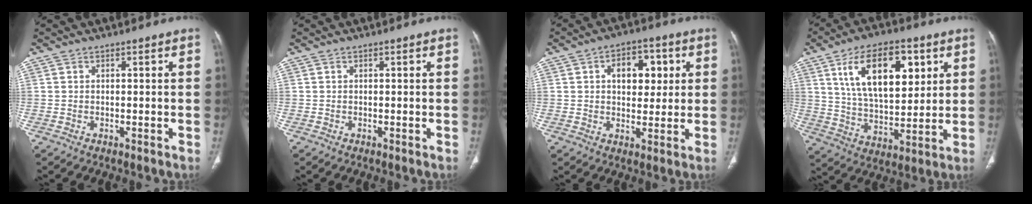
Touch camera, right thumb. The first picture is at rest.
{"total": 0.0}
{"total": 9.4, "force": [2.5, 6.1, 6.7], "torque": [-0.052, 0.002, 0.036]}
{"total": 18.6, "force": [7.1, 9.6, 14.2], "torque": [-0.195, -0.024, 0.129]}